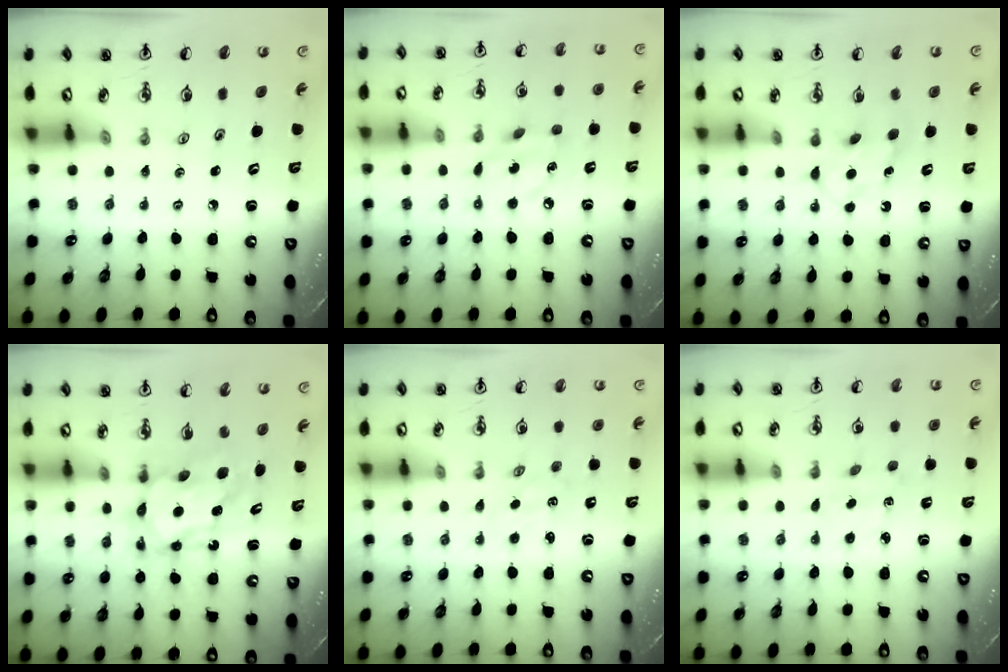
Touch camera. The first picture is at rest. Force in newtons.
{"total": 7.9, "press": 7.9, "slide": 0.2}
{"total": 5.7, "press": 5.7, "slide": 0.7}
{"total": 8.9, "press": 8.8, "slide": 0.9}
{"total": 1.6, "press": 1.5, "slide": 0.3}
{"total": 2.5, "press": 2.4, "slide": 0.6}